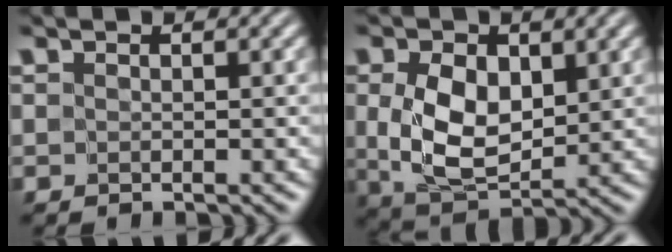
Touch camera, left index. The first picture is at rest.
{"total": 5.2, "force": [0.2, 3.3, 4.1], "torque": [-0.086, -0.006, 0.015]}